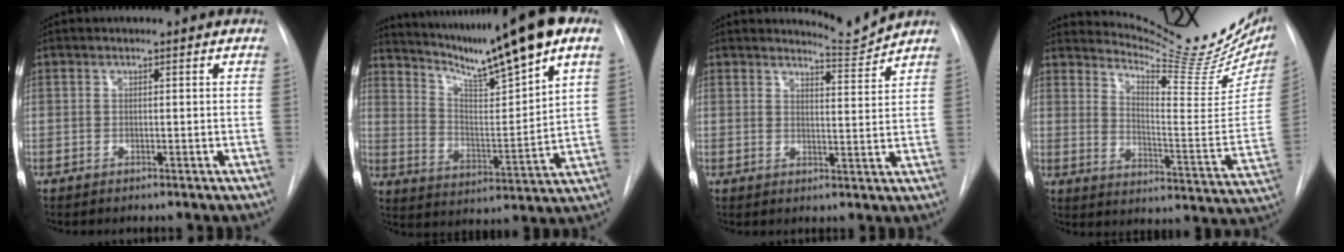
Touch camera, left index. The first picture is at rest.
{"total": 18.4, "force": [13.7, 0.8, 12.2], "torque": [-0.192, 0.006, 0.213]}
{"total": 3.8, "force": [3.6, -1.0, -0.8], "torque": [0.008, -0.030, 0.055]}
{"total": 19.9, "force": [18.1, 3.0, 7.8], "torque": [-0.106, -0.092, 0.228]}